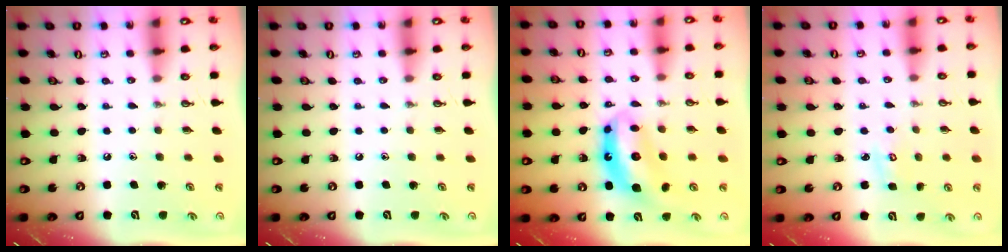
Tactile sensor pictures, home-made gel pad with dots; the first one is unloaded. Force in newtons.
{"total": 0.0}
{"total": 10.4, "press": 10.4, "slide": 0.9}
{"total": 2.9, "press": 2.9, "slide": 0.2}